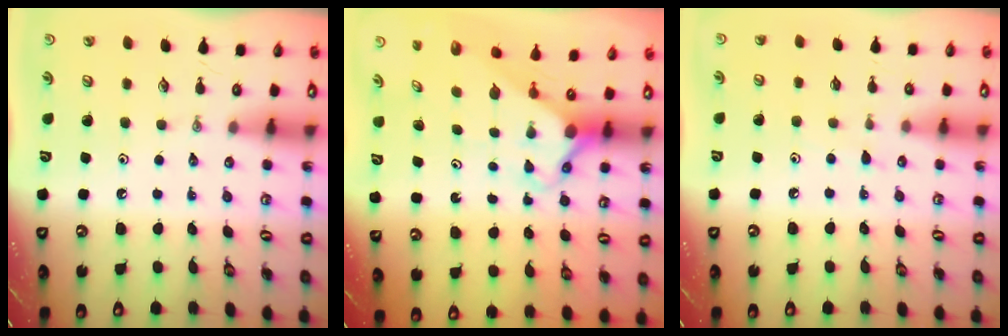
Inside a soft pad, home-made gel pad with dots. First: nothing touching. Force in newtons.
{"total": 3.0, "press": 3.0, "slide": 0.2}
{"total": 6.5, "press": 6.5, "slide": 0.4}